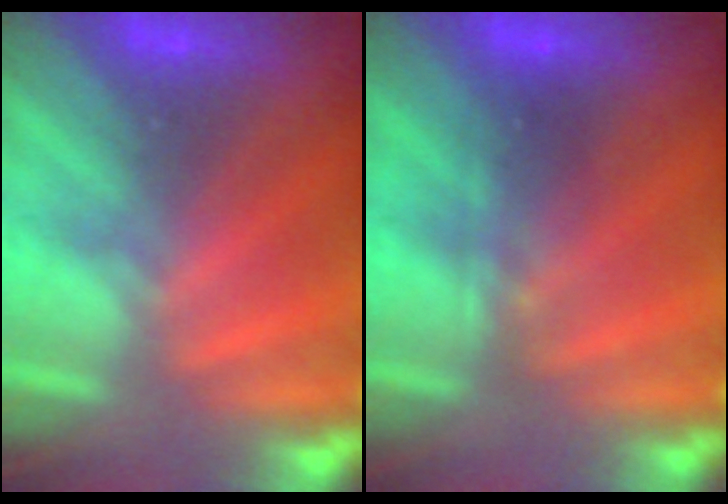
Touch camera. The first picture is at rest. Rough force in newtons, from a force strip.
{"total": 2.3}